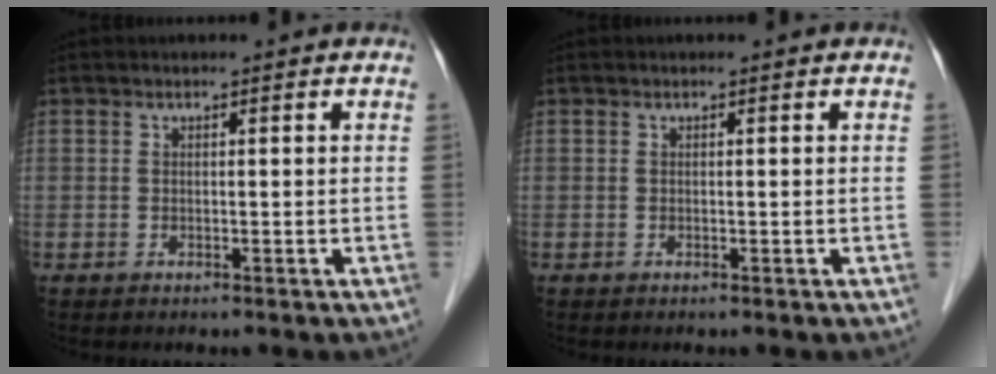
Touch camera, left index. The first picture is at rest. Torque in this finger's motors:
{"motor_torque": [0.04, -0.04, 0.04, 0.01]}